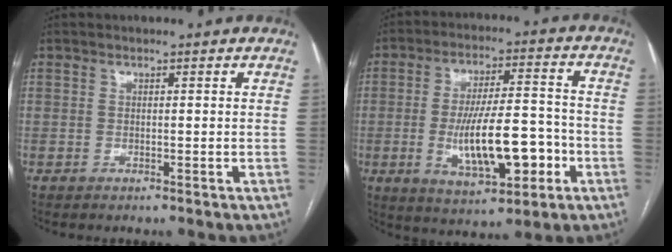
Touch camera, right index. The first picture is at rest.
{"total": 13.9, "force": [-3.5, 4.1, 12.8], "torque": [-0.228, 0.006, -0.050]}